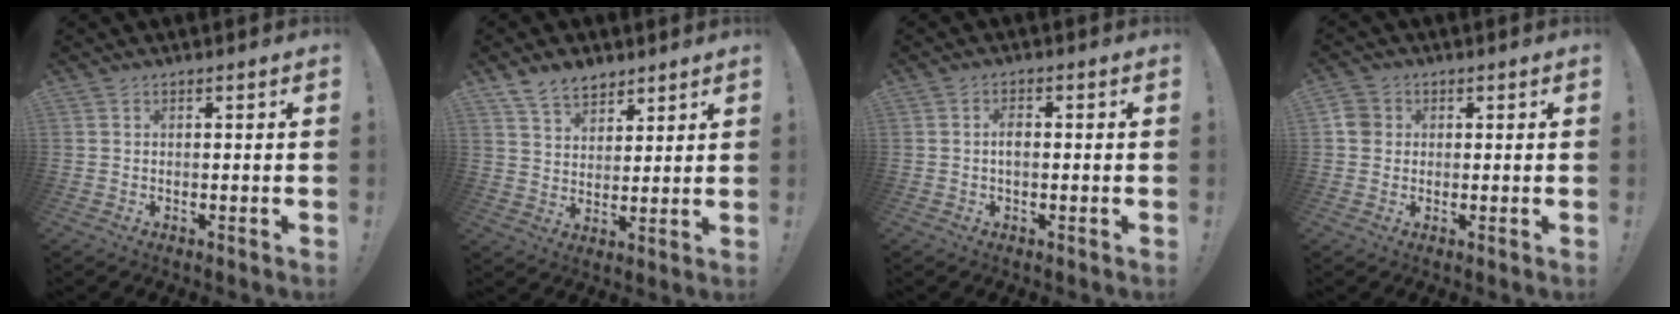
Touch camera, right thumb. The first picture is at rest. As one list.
[{"total": 8.5, "force": [6.5, 4.7, 2.8], "torque": [-0.054, -0.034, 0.126]}, {"total": 7.1, "force": [-0.2, 4.2, 5.8], "torque": [-0.102, 0.005, -0.006]}, {"total": 4.4, "force": [0.7, 4.1, 1.5], "torque": [-0.023, 0.007, 0.012]}]